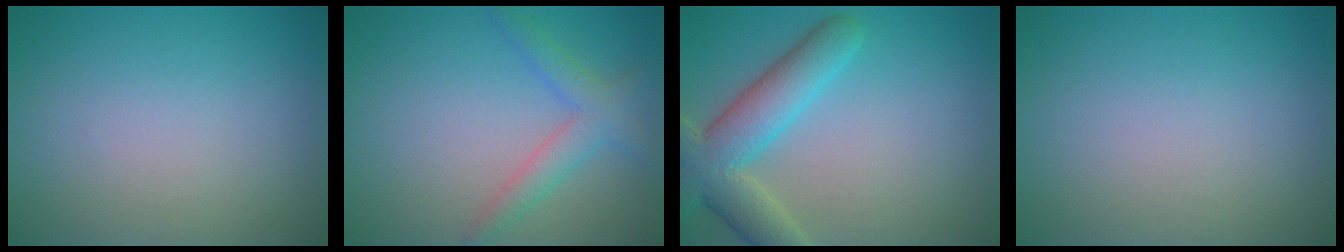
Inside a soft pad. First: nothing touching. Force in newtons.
{"total": 3.1, "press": 3.1, "slide": 0.1}
{"total": 6.6, "press": 6.5, "slide": 0.4}
{"total": 0.0}